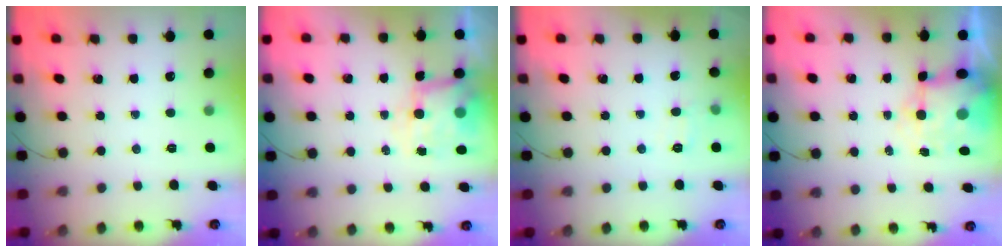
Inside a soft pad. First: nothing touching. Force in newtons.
{"total": 8.1, "press": 8.0, "slide": 1.7}
{"total": 6.3, "press": 6.2, "slide": 1.5}
{"total": 8.3, "press": 8.0, "slide": 2.1}